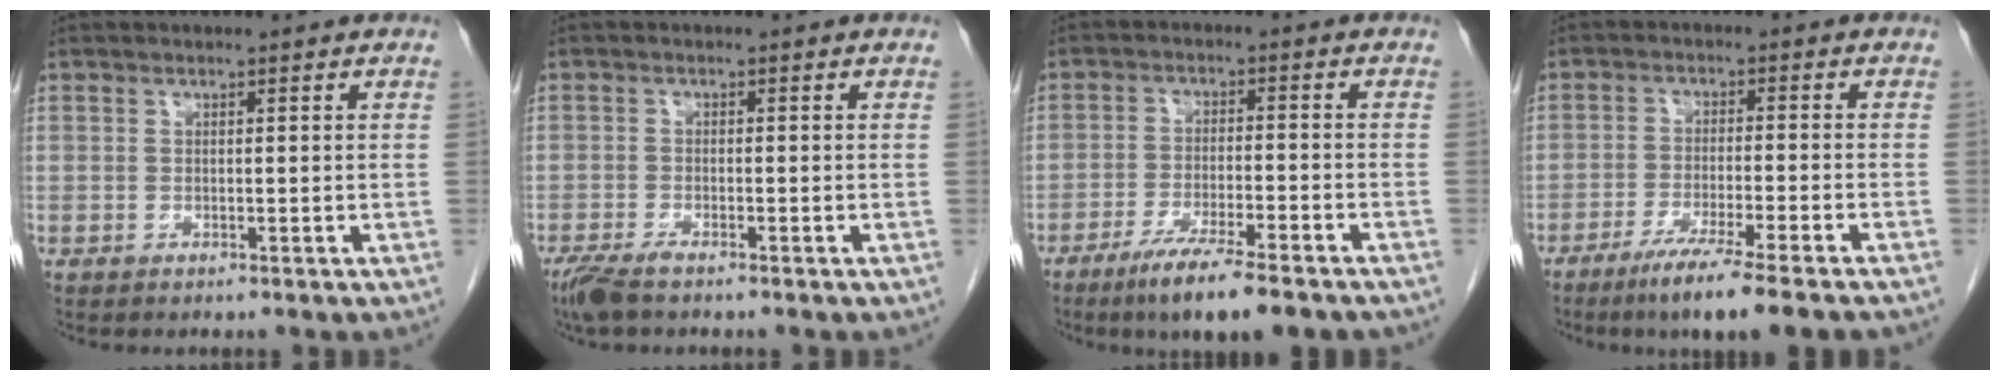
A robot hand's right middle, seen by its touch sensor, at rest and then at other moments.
{"total": 3.9, "force": [-3.0, 0.8, 2.4], "torque": [-0.050, -0.011, -0.054]}
{"total": 10.8, "force": [-7.9, 1.0, 7.3], "torque": [-0.115, -0.024, -0.124]}
{"total": 9.6, "force": [-7.1, -0.8, 6.4], "torque": [-0.100, -0.027, -0.111]}